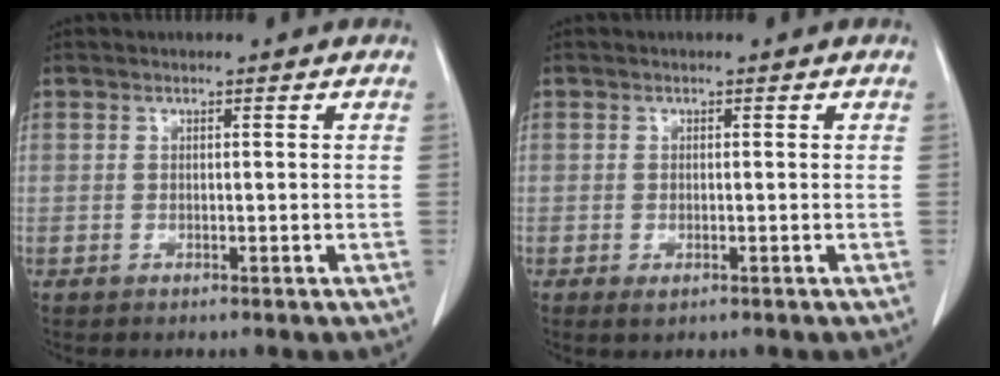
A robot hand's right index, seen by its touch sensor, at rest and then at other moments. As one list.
[{"total": 0.9, "force": [-0.2, 0.5, 0.6], "torque": [-0.012, -0.002, 0.000]}]